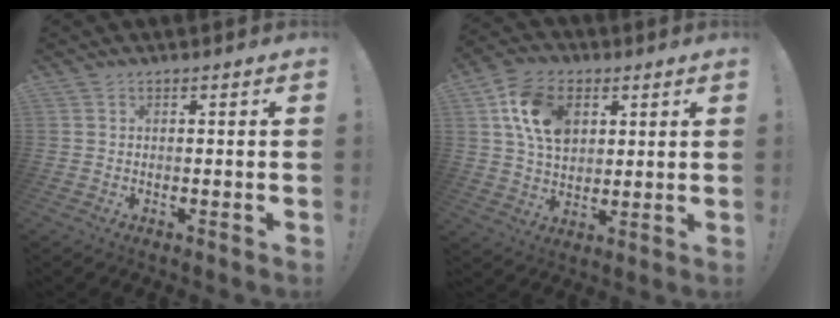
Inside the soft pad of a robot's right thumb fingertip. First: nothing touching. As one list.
[{"total": 14.8, "force": [5.1, 10.4, 9.2], "torque": [-0.151, -0.002, 0.101]}]